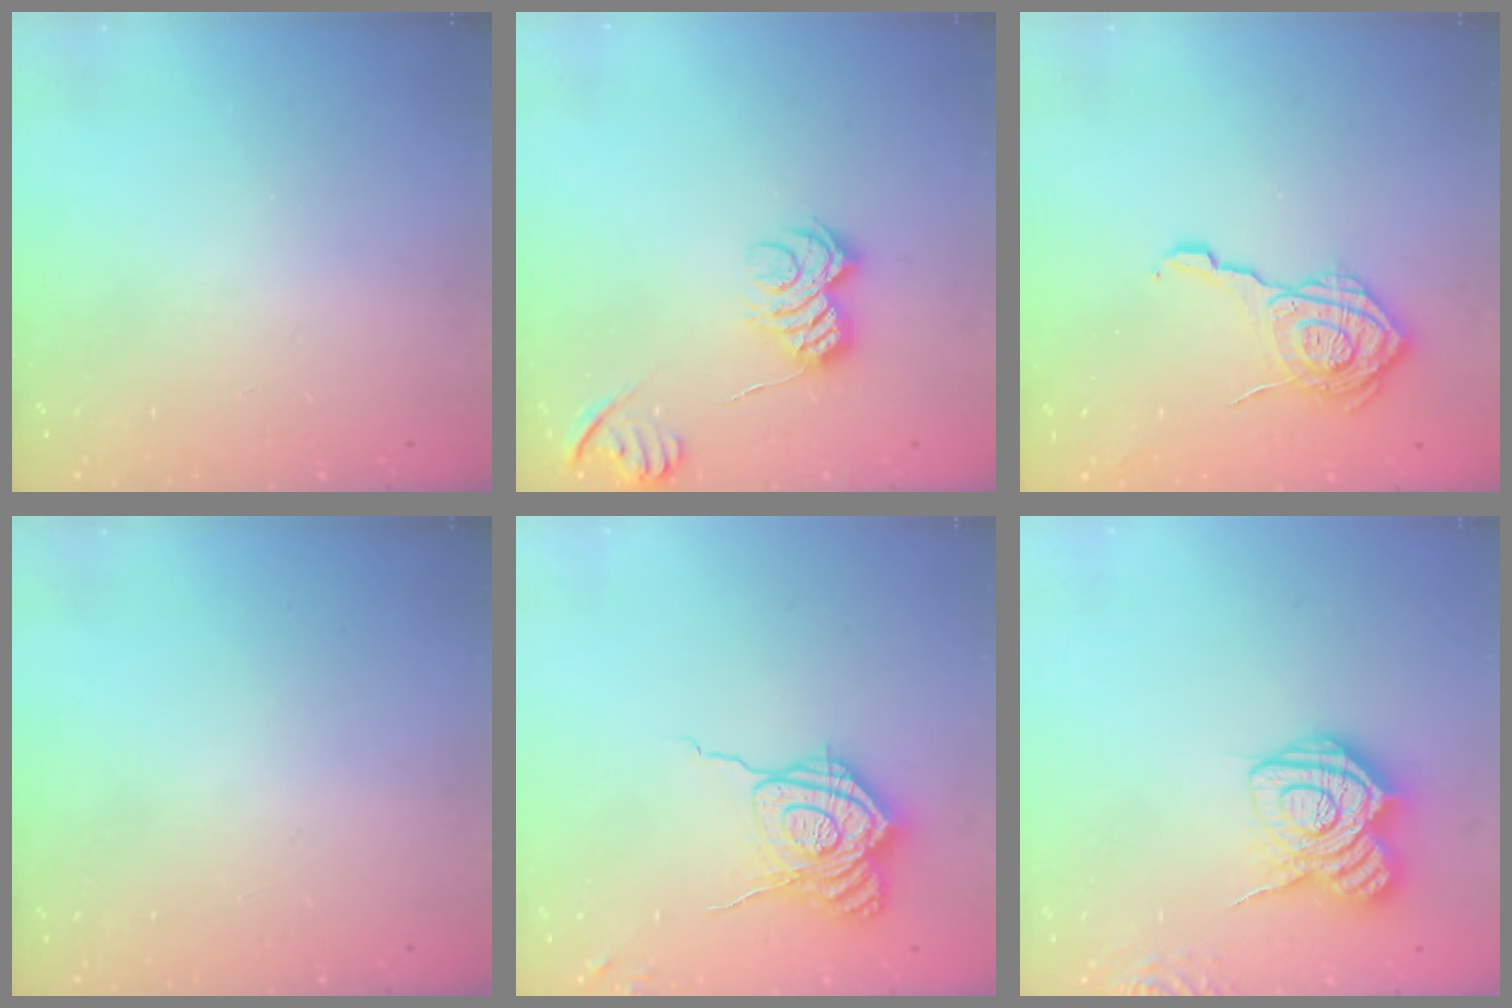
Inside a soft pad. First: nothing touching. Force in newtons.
{"total": 8.5, "press": 8.5, "slide": 0.6}
{"total": 18.1, "press": 18.1, "slide": 0.8}
{"total": 0.0}
{"total": 16.2, "press": 16.2, "slide": 0.5}
{"total": 13.5, "press": 13.5, "slide": 0.9}